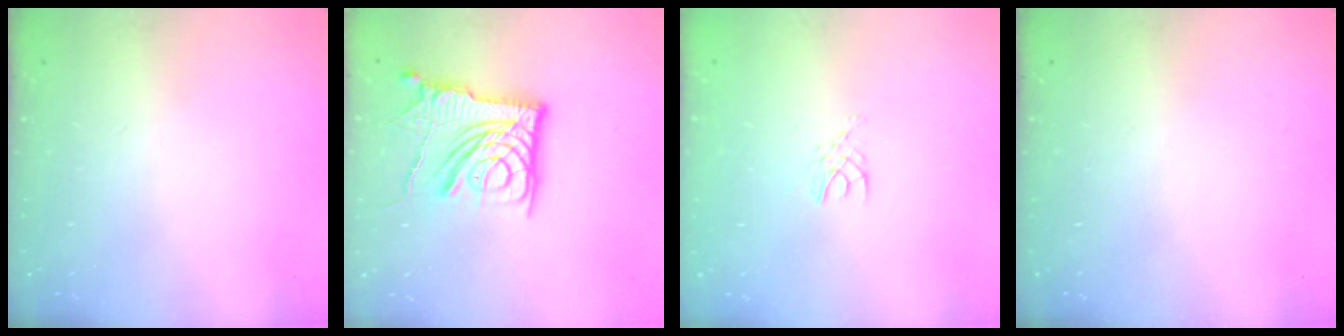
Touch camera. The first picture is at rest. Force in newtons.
{"total": 14.2, "press": 14.1, "slide": 1.1}
{"total": 2.5, "press": 2.5, "slide": 0.2}
{"total": 0.0}